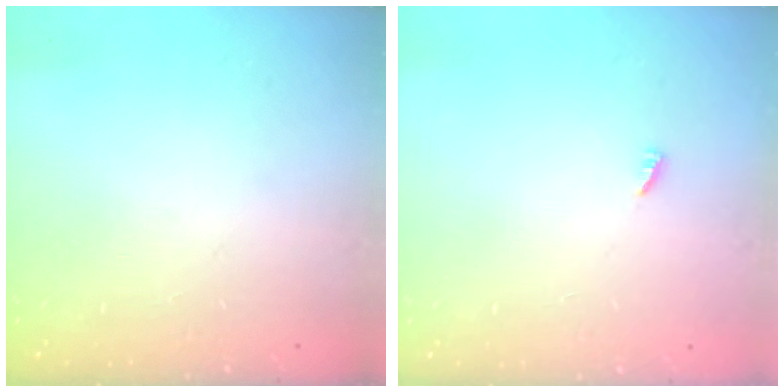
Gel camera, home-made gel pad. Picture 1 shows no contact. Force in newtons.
{"total": 1.9, "press": 1.9, "slide": 0.3}